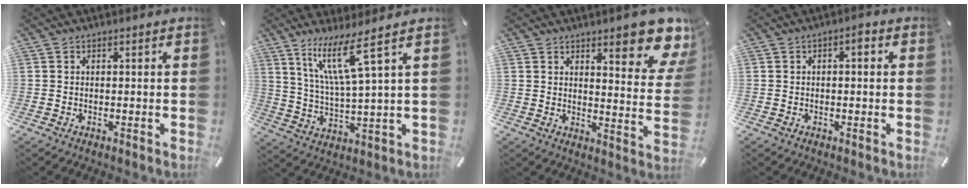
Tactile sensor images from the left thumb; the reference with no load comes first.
{"total": 11.4, "force": [6.8, 0.8, 9.1], "torque": [-0.198, -0.019, 0.114]}
{"total": 13.5, "force": [9.2, 3.8, 9.2], "torque": [-0.107, -0.069, 0.149]}
{"total": 2.5, "force": [0.2, 1.2, 2.2], "torque": [-0.028, 0.005, -0.003]}